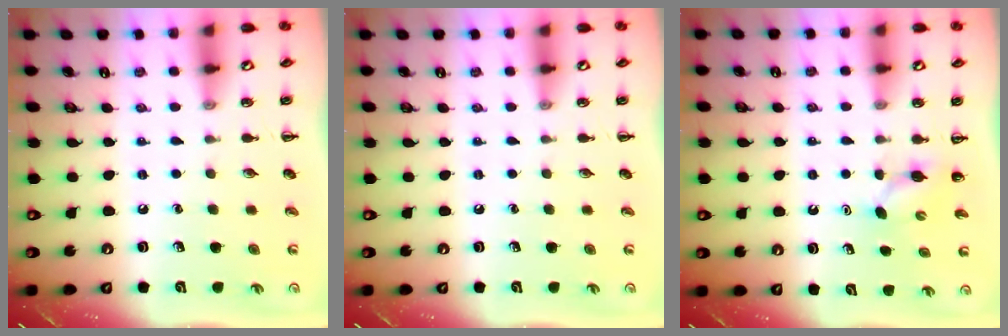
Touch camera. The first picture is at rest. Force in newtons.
{"total": 0.0}
{"total": 3.6, "press": 3.4, "slide": 1.1}